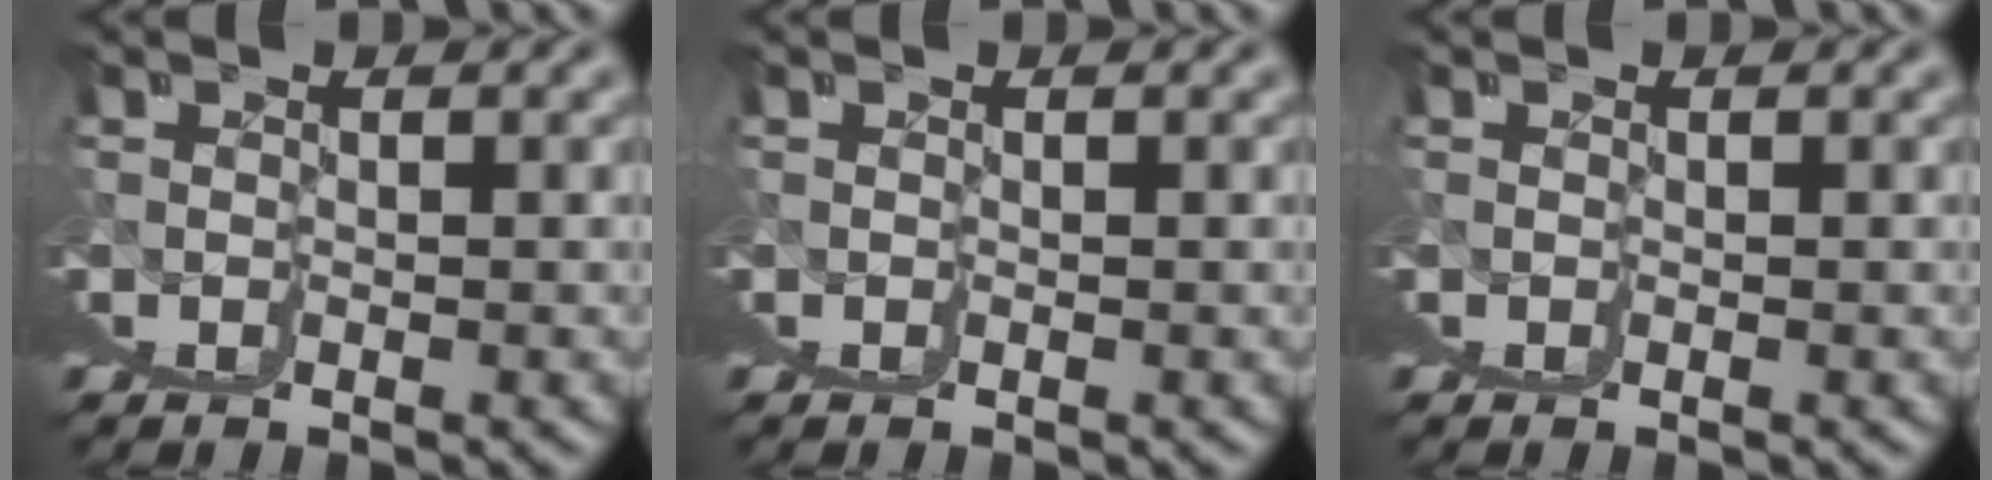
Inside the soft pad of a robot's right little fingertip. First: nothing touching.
{"total": 0.0}
{"total": 0.0}